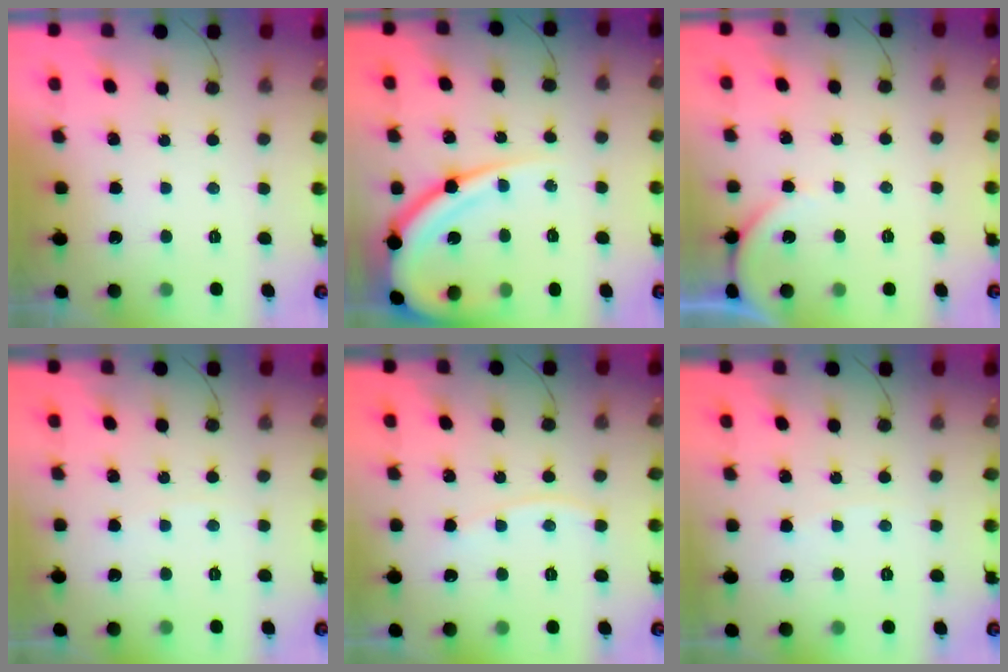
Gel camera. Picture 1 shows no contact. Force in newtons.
{"total": 15.5, "press": 15.4, "slide": 1.2}
{"total": 3.8, "press": 3.8, "slide": 0.5}
{"total": 2.4, "press": 2.3, "slide": 0.3}
{"total": 3.1, "press": 3.0, "slide": 0.4}
{"total": 1.8, "press": 1.7, "slide": 0.2}